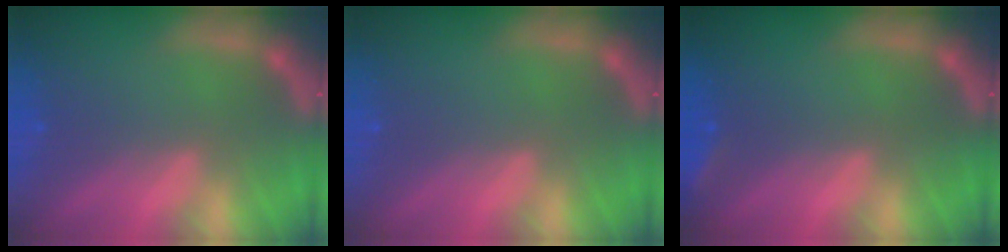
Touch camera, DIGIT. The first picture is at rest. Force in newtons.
{"total": 0.0}
{"total": 1.9}